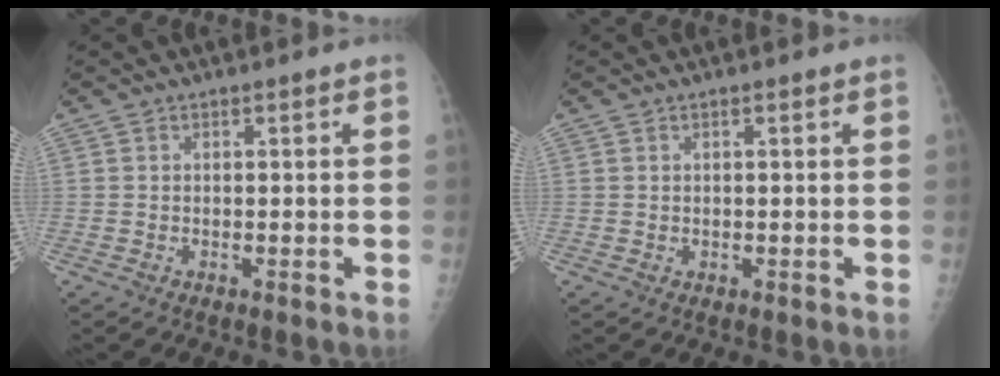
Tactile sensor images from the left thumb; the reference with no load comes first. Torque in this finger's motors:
{"motor_torque": [-0.39, 0.01, 0.15, 0.08, 0.00]}